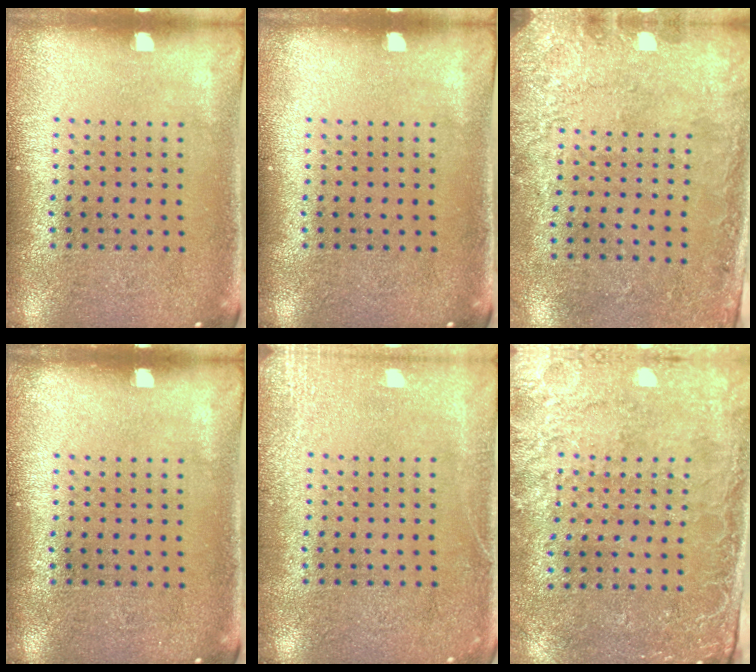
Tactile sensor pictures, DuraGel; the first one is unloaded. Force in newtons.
{"total": 0.0}
{"total": 2.7, "press": 2.0, "slide": 1.9}
{"total": 0.0}
{"total": 2.5, "press": 2.4, "slide": 0.3}
{"total": 2.7, "press": 2.4, "slide": 1.2}